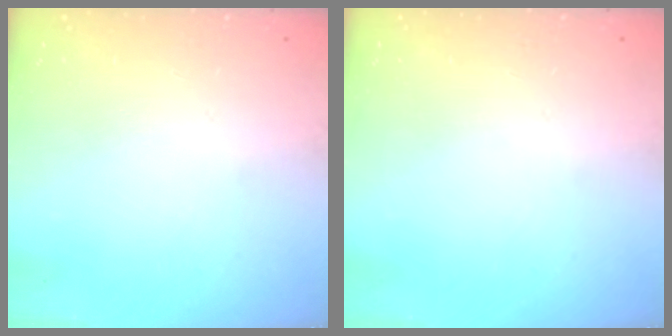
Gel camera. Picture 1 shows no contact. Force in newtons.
{"total": 0.0}